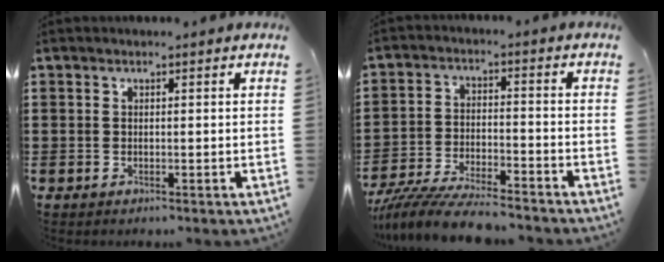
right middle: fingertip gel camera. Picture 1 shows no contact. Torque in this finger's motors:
{"motor_torque": [1.22, -0.92, 0.25, 0.20]}